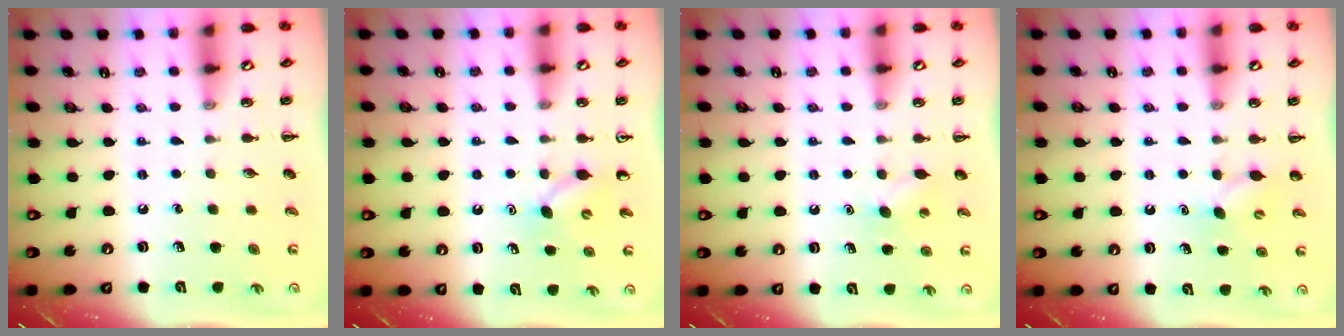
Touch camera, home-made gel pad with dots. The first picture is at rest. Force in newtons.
{"total": 4.5, "press": 4.4, "slide": 0.8}
{"total": 4.8, "press": 4.6, "slide": 1.3}
{"total": 4.3, "press": 4.3, "slide": 0.8}